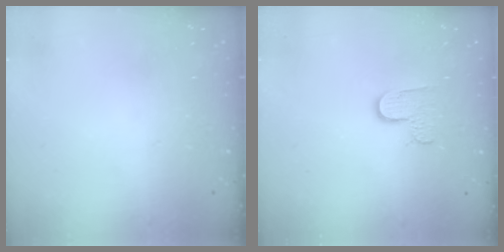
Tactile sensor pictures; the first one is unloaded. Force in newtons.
{"total": 5.5, "press": 5.5, "slide": 0.4}